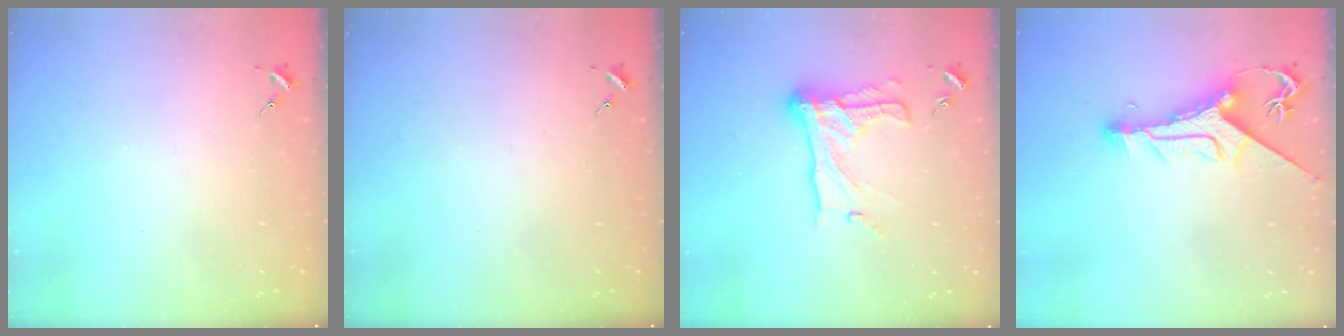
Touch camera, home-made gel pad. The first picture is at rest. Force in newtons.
{"total": 0.0}
{"total": 17.9, "press": 17.9, "slide": 1.4}
{"total": 10.8, "press": 10.7, "slide": 1.3}